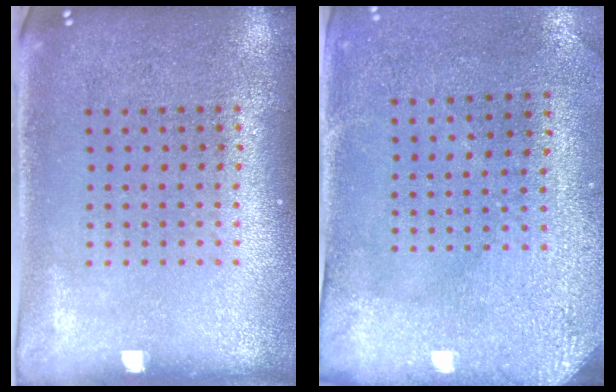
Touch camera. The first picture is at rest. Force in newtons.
{"total": 3.0, "press": 2.4, "slide": 1.7}